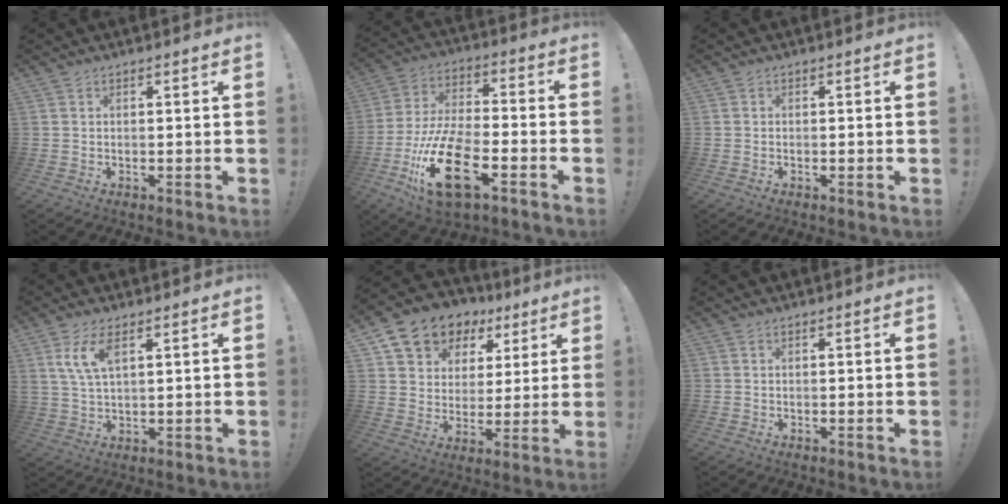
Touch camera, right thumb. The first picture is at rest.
{"total": 21.3, "force": [-9.4, 9.2, 16.7], "torque": [-0.342, 0.047, -0.149]}
{"total": 0.6, "force": [-0.4, 0.1, 0.3], "torque": [-0.013, 0.003, -0.007]}
{"total": 7.4, "force": [3.5, 2.9, 5.8], "torque": [-0.112, -0.011, 0.062]}
{"total": 11.7, "force": [7.0, 8.6, 3.6], "torque": [-0.066, -0.045, 0.140]}
{"total": 0.0}